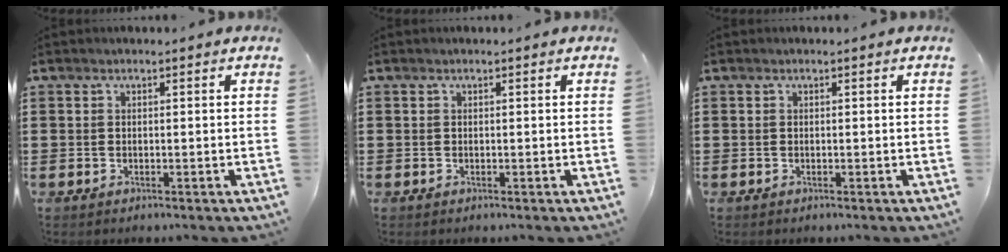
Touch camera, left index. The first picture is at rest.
{"total": 0.0}
{"total": 0.0}